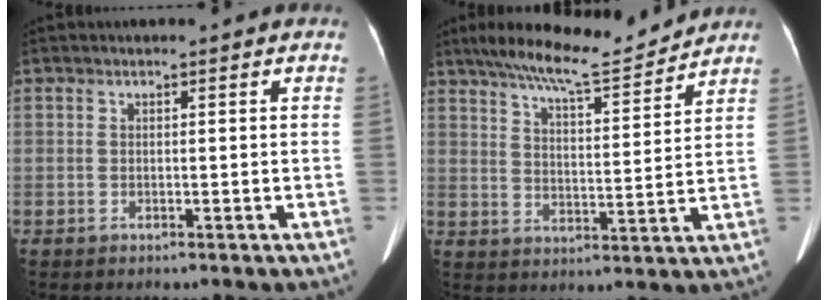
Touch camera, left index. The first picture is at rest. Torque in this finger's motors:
{"motor_torque": [0.11, -0.19, 0.01, 0.02]}